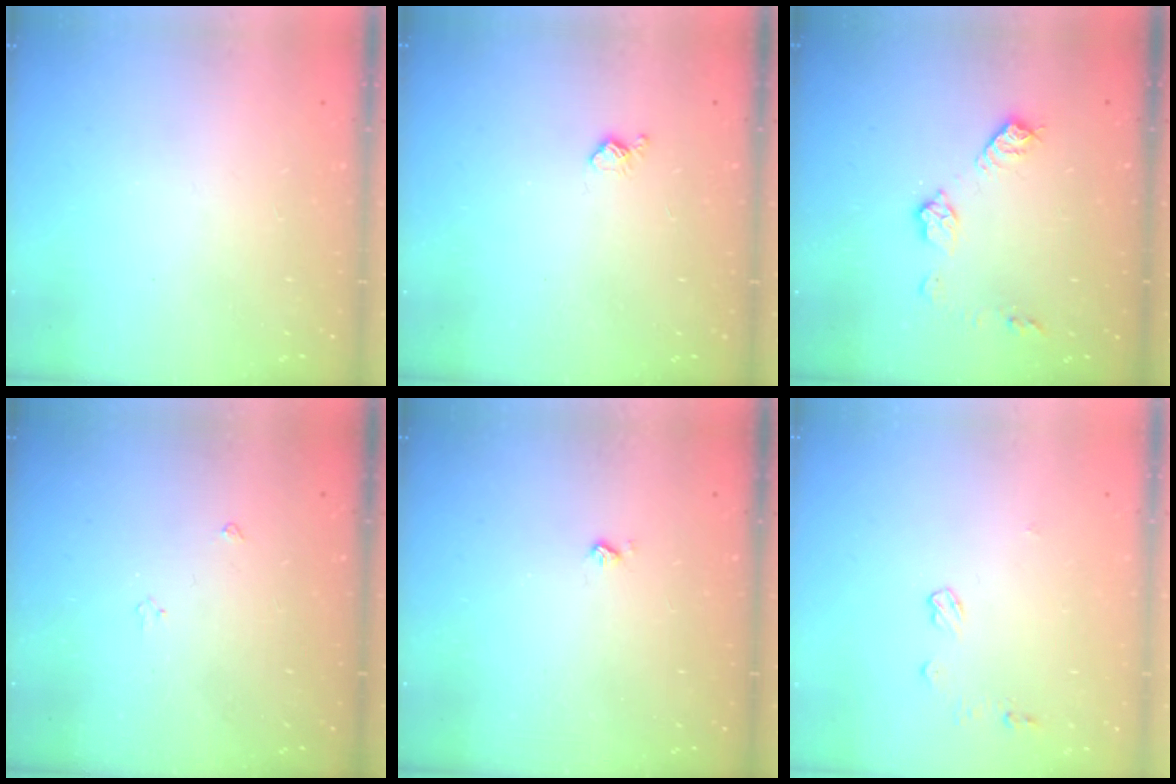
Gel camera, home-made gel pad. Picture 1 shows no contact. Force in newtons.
{"total": 3.9, "press": 3.8, "slide": 0.5}
{"total": 9.2, "press": 9.2, "slide": 0.3}
{"total": 3.0, "press": 2.9, "slide": 0.5}
{"total": 2.2, "press": 2.2, "slide": 0.4}
{"total": 5.2, "press": 5.2, "slide": 0.4}